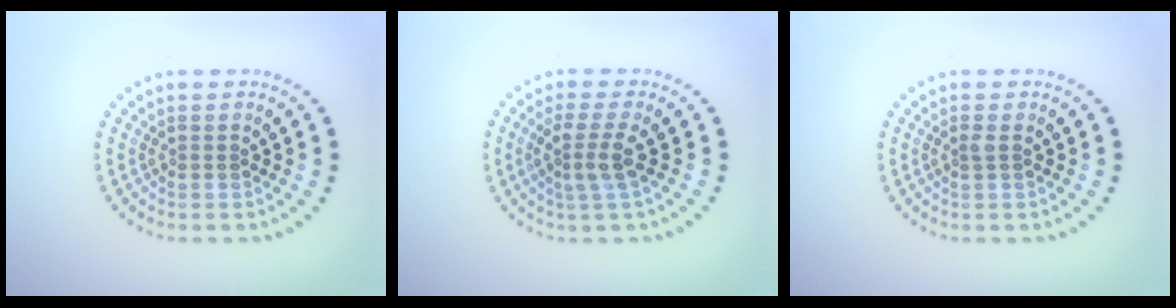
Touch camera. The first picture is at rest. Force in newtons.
{"total": 2.7, "press": 2.2, "slide": 1.5}
{"total": 0.6, "press": 0.5, "slide": 0.2}